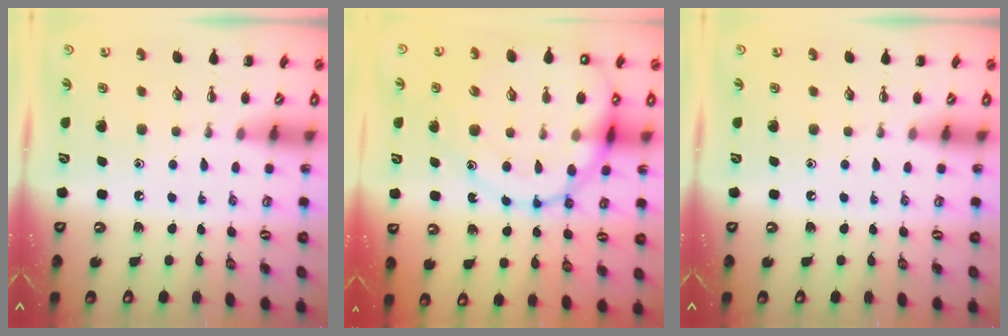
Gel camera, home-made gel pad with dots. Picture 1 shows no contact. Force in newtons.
{"total": 20.3, "press": 20.1, "slide": 3.0}
{"total": 0.0}